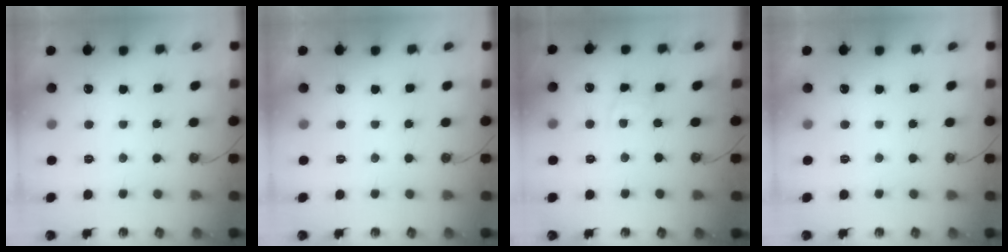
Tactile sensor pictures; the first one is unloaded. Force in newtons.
{"total": 0.0}
{"total": 3.9, "press": 3.9, "slide": 0.5}
{"total": 0.0}